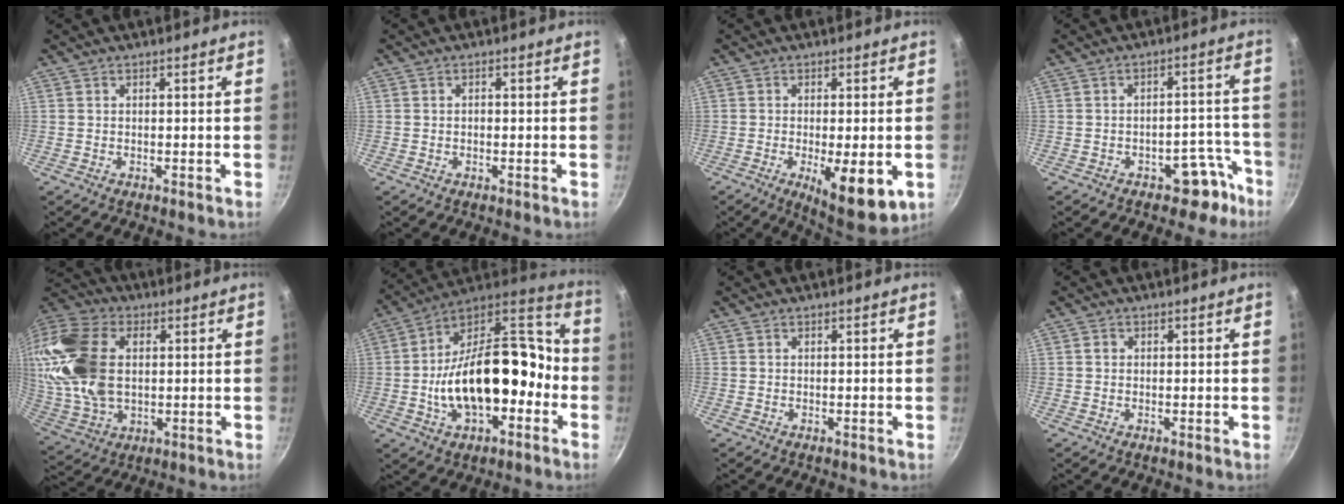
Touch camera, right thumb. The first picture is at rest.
{"total": 0.8, "force": [-0.1, 0.5, 0.6], "torque": [-0.011, 0.003, 0.000]}
{"total": 11.4, "force": [-3.4, 3.8, 10.2], "torque": [-0.143, -0.020, -0.040]}
{"total": 7.1, "force": [-4.7, 4.0, 3.4], "torque": [-0.013, 0.056, -0.062]}
{"total": 27.0, "force": [4.7, 17.3, 20.1], "torque": [-0.491, 0.027, 0.096]}
{"total": 25.1, "force": [-4.0, 13.1, 21.0], "torque": [-0.324, 0.043, -0.063]}
{"total": 0.0}
{"total": 0.9, "force": [0.1, 0.8, 0.4], "torque": [-0.003, 0.002, 0.001]}